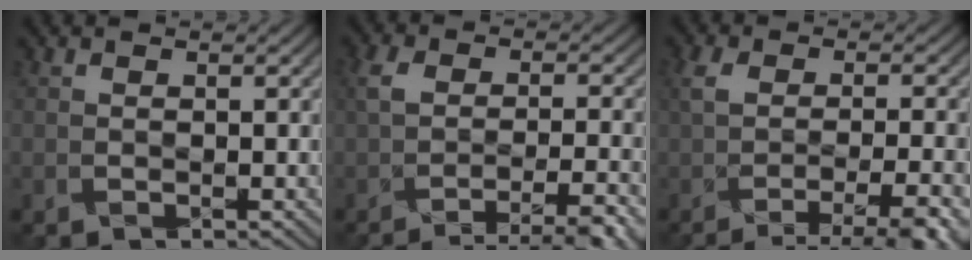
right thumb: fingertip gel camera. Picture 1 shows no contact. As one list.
[{"total": 7.3, "force": [-4.6, 2.2, 5.3], "torque": [-0.076, -0.018, -0.074]}, {"total": 7.8, "force": [-4.1, 2.3, 6.2], "torque": [-0.082, -0.018, -0.063]}]